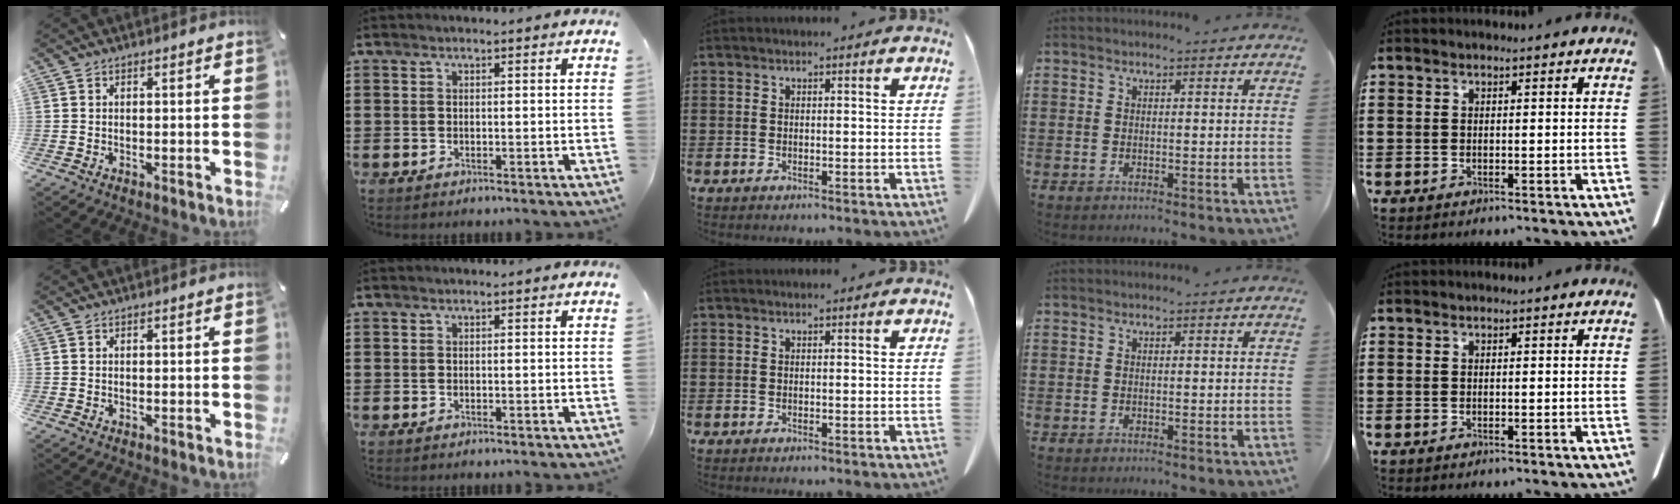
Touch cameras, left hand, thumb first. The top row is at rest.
{}